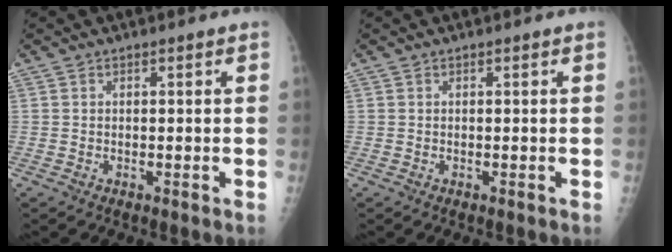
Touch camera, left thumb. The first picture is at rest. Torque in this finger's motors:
{"motor_torque": [0.00, 0.00, -0.01, -0.01, 0.00]}